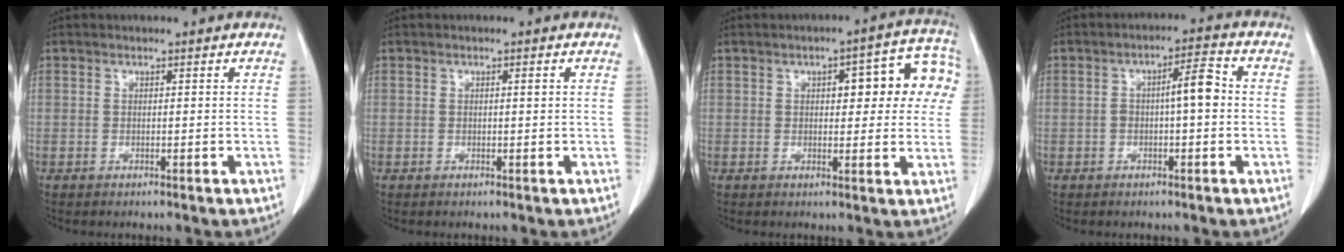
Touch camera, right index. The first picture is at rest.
{"total": 0.7, "force": [0.2, 0.1, 0.6], "torque": [-0.010, 0.001, 0.002]}
{"total": 10.9, "force": [2.8, 3.9, 9.8], "torque": [-0.104, 0.036, 0.031]}
{"total": 5.1, "force": [0.0, 1.0, 5.0], "torque": [-0.079, 0.020, -0.003]}